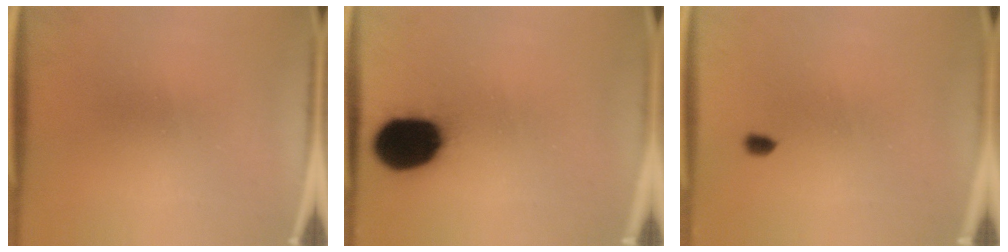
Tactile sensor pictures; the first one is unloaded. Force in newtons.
{"total": 18.8}
{"total": 1.2}